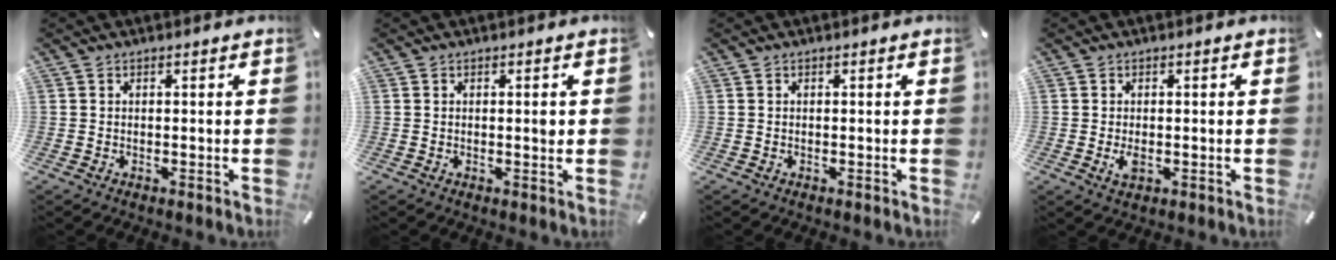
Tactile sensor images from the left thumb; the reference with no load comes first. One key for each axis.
{"total": 1.4, "fx": 0.2, "fy": 0.4, "fz": 1.3, "tx": -0.016, "ty": -0.001, "tz": -0.001}
{"total": 0.0}
{"total": 2.6, "fx": -0.5, "fy": 1.5, "fz": 2.1, "tx": -0.043, "ty": -0.007, "tz": -0.012}